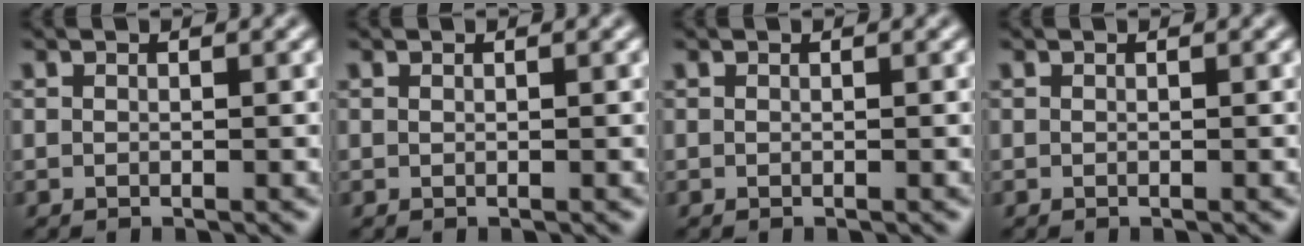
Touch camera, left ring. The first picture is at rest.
{"total": 0.0}
{"total": 0.0}
{"total": 0.0}